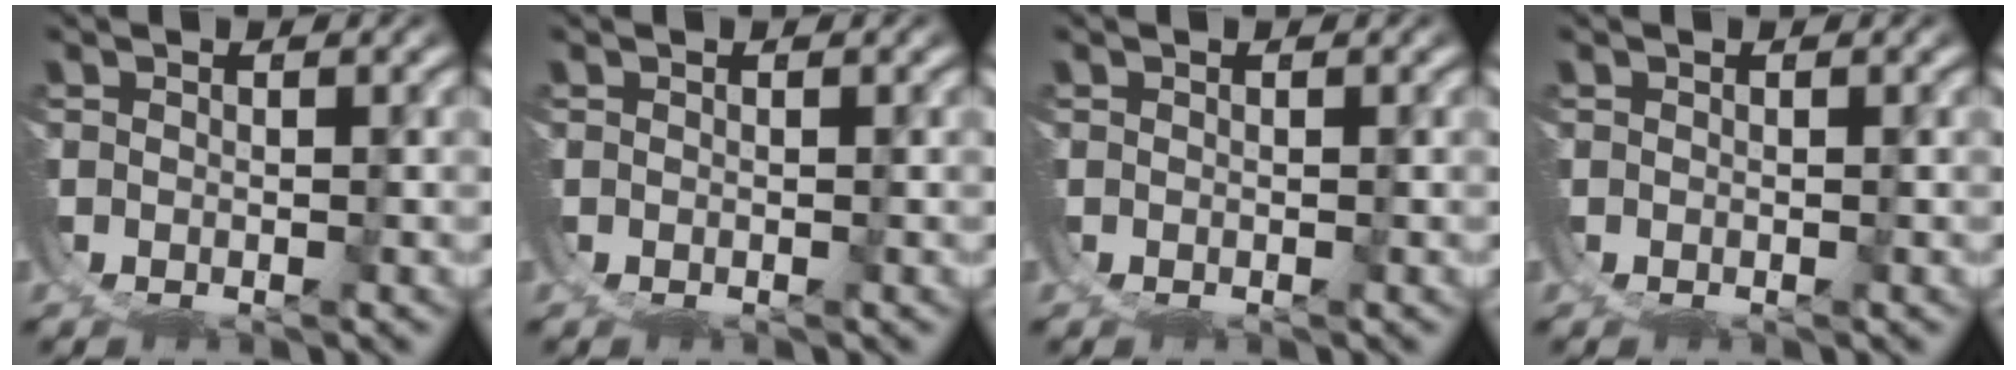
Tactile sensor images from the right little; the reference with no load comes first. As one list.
[{"total": 0.0}, {"total": 0.0}, {"total": 0.0}]